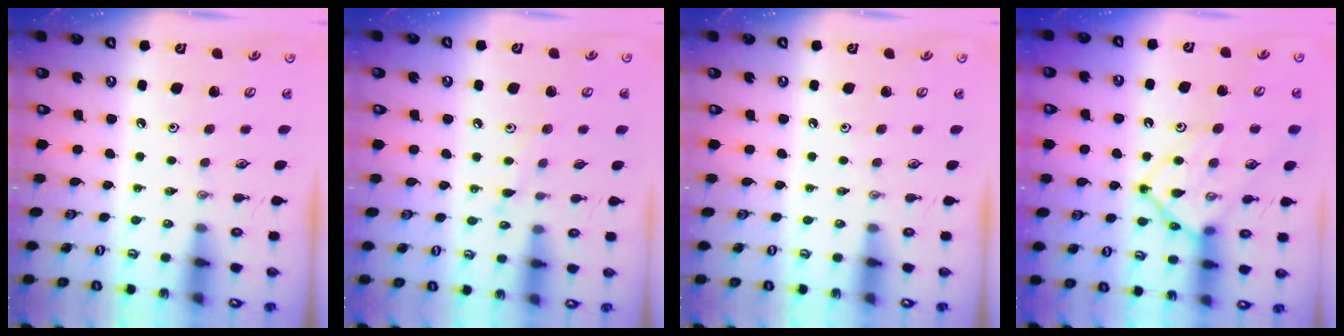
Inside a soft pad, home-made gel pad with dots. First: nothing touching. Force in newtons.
{"total": 7.0, "press": 7.0, "slide": 0.2}
{"total": 0.0}
{"total": 14.5, "press": 14.4, "slide": 1.2}